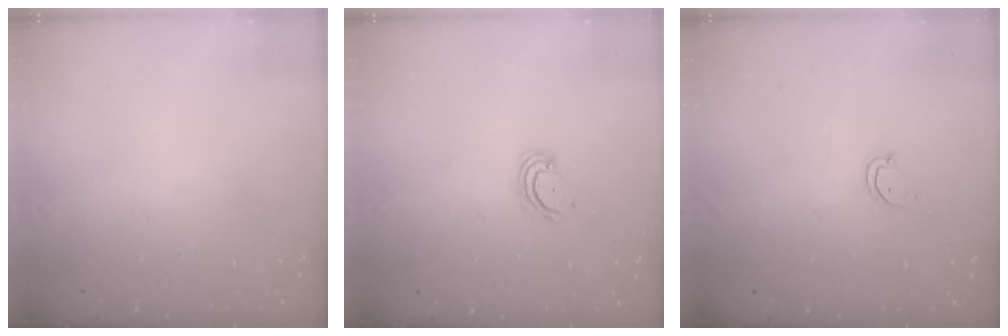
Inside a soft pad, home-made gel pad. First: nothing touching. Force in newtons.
{"total": 3.6, "press": 3.6, "slide": 0.4}
{"total": 2.5, "press": 2.5, "slide": 0.3}